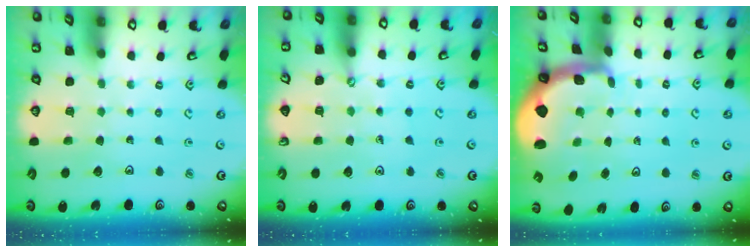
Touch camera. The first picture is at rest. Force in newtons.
{"total": 3.6, "press": 3.6, "slide": 0.3}
{"total": 1.7, "press": 1.7, "slide": 0.4}